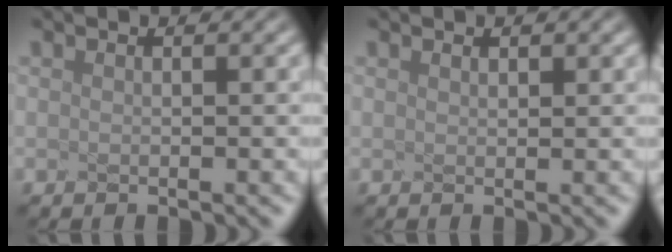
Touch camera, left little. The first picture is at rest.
{"total": 0.0}